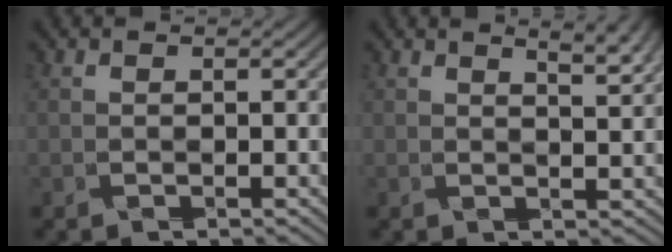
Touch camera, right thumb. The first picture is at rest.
{"total": 2.8, "force": [2.2, 0.0, 1.6], "torque": [-0.042, 0.000, 0.040]}